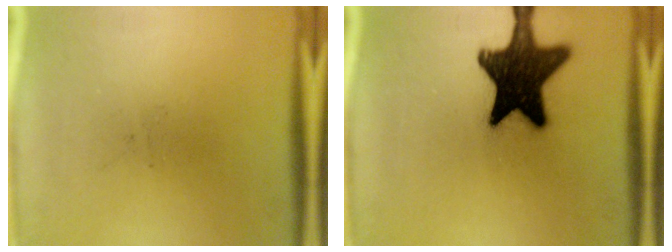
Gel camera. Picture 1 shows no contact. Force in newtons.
{"total": 18.9}